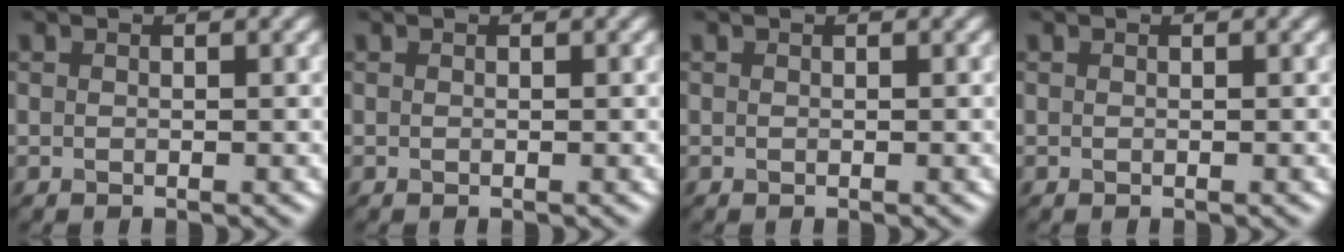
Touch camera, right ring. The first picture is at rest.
{"total": 0.0}
{"total": 0.0}
{"total": 0.0}